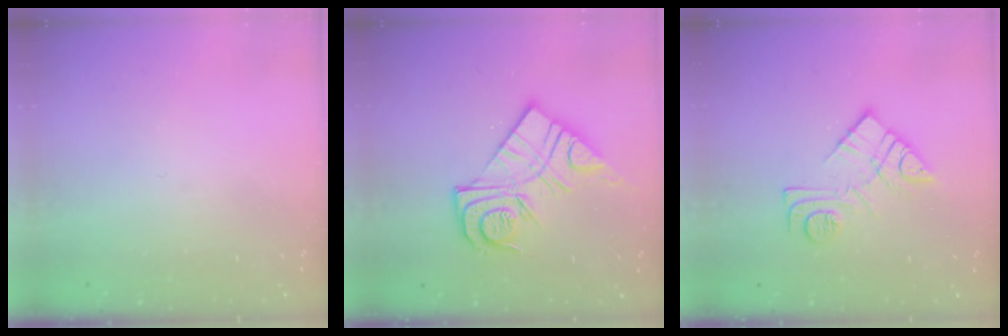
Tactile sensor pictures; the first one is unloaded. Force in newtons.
{"total": 13.2, "press": 13.1, "slide": 1.0}
{"total": 12.1, "press": 12.0, "slide": 0.8}